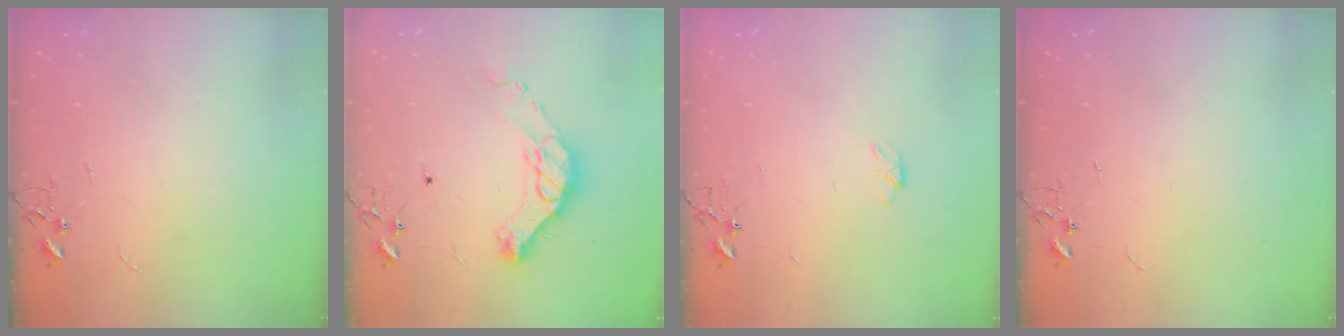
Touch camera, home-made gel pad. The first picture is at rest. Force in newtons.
{"total": 14.5, "press": 14.5, "slide": 1.1}
{"total": 3.3, "press": 3.2, "slide": 0.4}
{"total": 0.0}